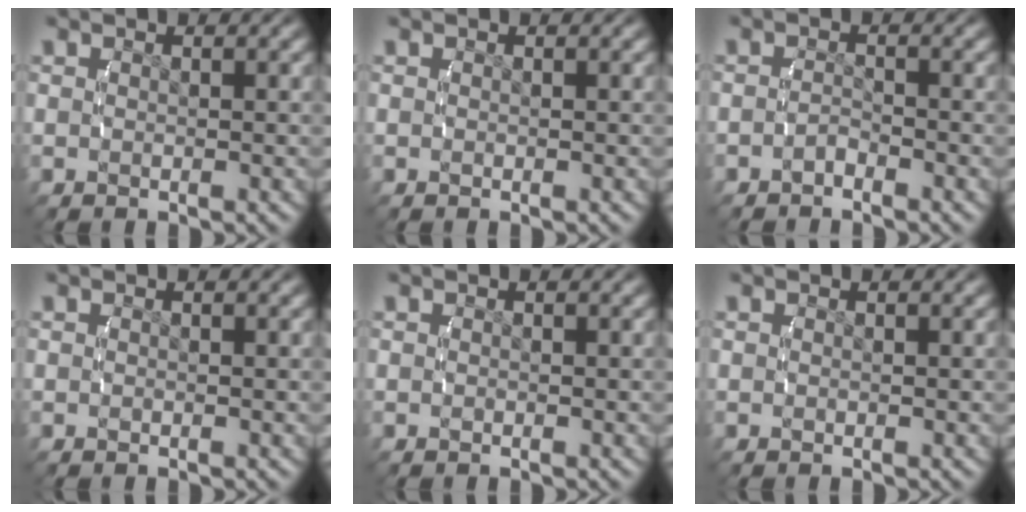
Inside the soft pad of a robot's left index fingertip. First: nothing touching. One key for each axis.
{"total": 0.0}
{"total": 1.4, "fx": -1.3, "fy": 0.4, "fz": 0.3, "tx": -0.009, "ty": -0.005, "tz": -0.023}
{"total": 0.0}
{"total": 0.0}
{"total": 0.0}